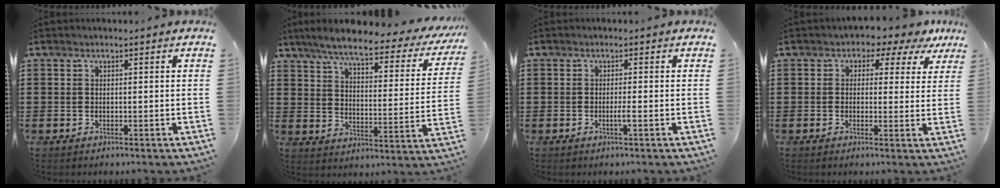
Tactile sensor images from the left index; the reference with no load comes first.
{"total": 7.1, "force": [5.8, 0.7, 4.1], "torque": [-0.096, -0.037, 0.095]}
{"total": 1.6, "force": [-0.5, -0.1, 1.5], "torque": [-0.027, -0.003, -0.009]}
{"total": 2.1, "force": [0.9, 1.6, 0.8], "torque": [-0.016, -0.008, 0.005]}